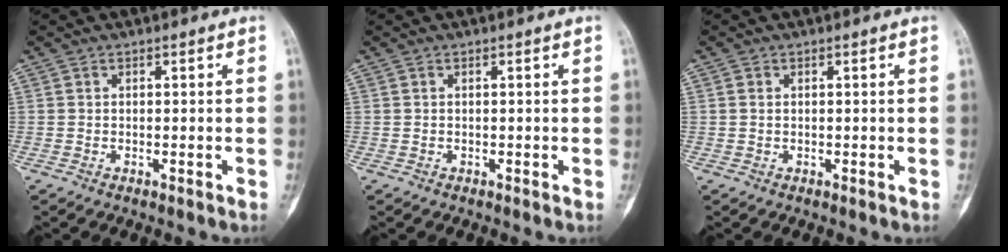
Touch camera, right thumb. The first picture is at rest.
{"total": 0.0}
{"total": 0.7, "force": [0.1, 0.6, 0.3], "torque": [-0.006, 0.001, 0.001]}